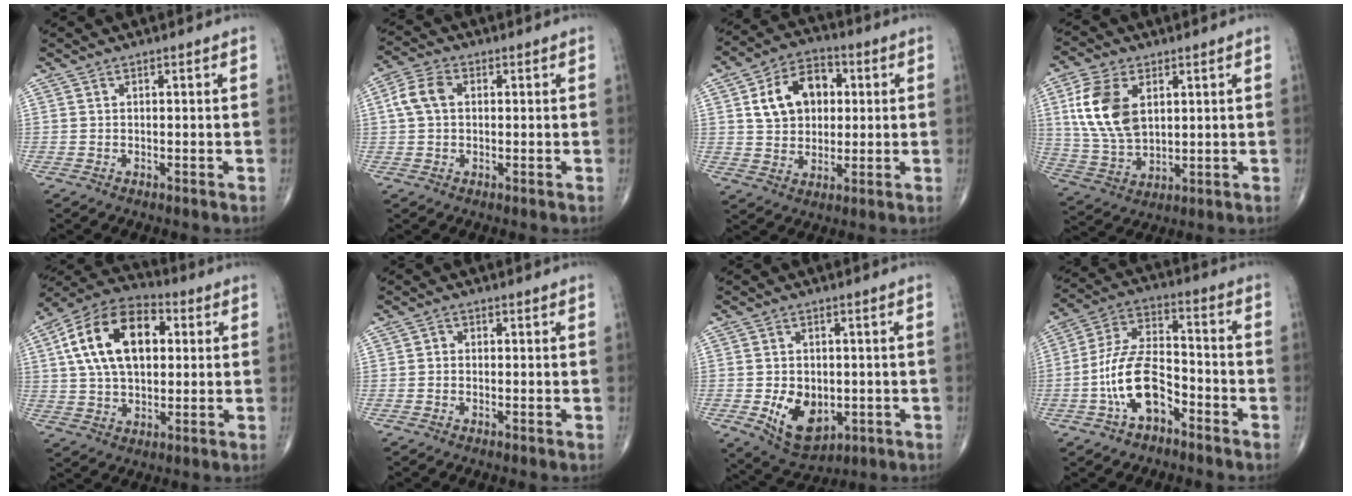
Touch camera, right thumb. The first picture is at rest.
{"total": 5.8, "force": [0.8, 4.0, 4.1], "torque": [-0.086, 0.017, 0.011]}
{"total": 12.4, "force": [2.8, 9.1, 8.0], "torque": [-0.100, 0.009, 0.044]}
{"total": 13.4, "force": [3.7, 8.2, 9.9], "torque": [-0.191, -0.010, 0.079]}
{"total": 18.3, "force": [4.0, 11.0, 14.1], "torque": [-0.232, 0.016, 0.062]}
{"total": 1.2, "force": [-0.2, 1.0, 0.5], "torque": [0.004, 0.004, -0.010]}
{"total": 10.2, "force": [-2.2, 6.9, 7.2], "torque": [-0.089, -0.004, -0.019]}
{"total": 12.7, "force": [-5.2, 6.7, 9.4], "torque": [-0.173, 0.050, -0.100]}